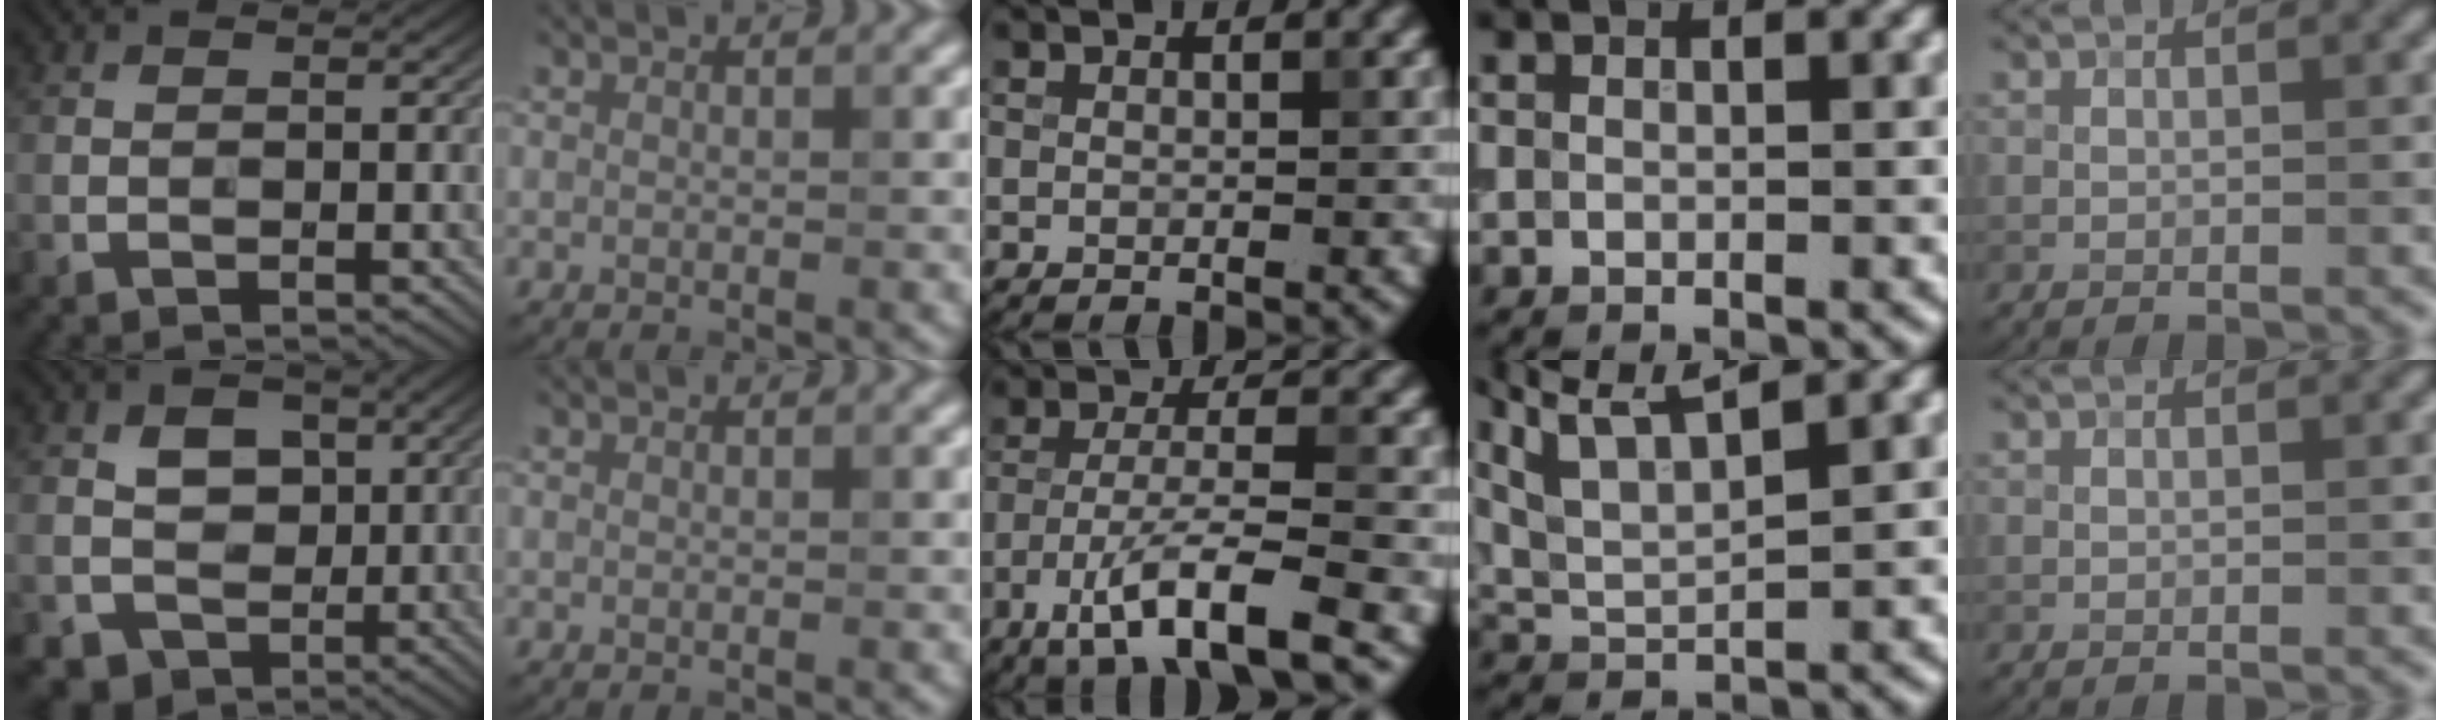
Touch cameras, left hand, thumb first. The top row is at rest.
{"thumb": {"total": 6.0, "force": [-0.2, 5.3, 2.7], "torque": [-0.043, -0.004, -0.013]}, "middle": {"total": 7.0, "force": [-4.1, 1.3, 5.5], "torque": [-0.096, 0.000, -0.077]}, "ring": {"total": 7.3, "force": [5.2, 1.9, 4.8], "torque": [-0.096, 0.032, 0.070]}}